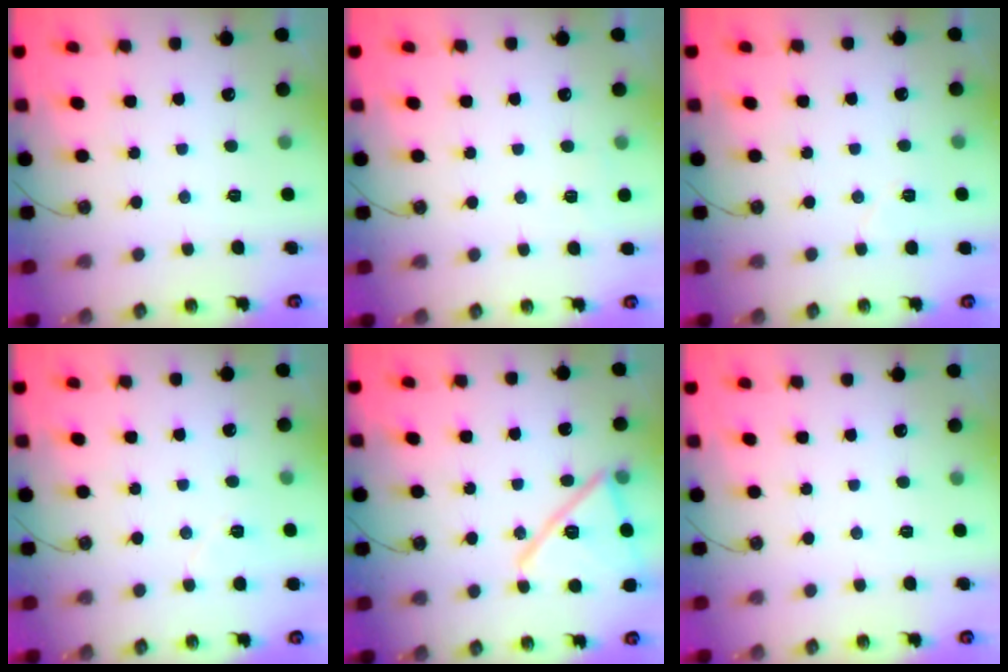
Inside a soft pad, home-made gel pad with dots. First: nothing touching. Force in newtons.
{"total": 2.9, "press": 2.9, "slide": 0.2}
{"total": 3.5, "press": 3.0, "slide": 1.7}
{"total": 4.6, "press": 4.3, "slide": 1.6}
{"total": 17.2, "press": 17.2, "slide": 0.3}
{"total": 0.0}